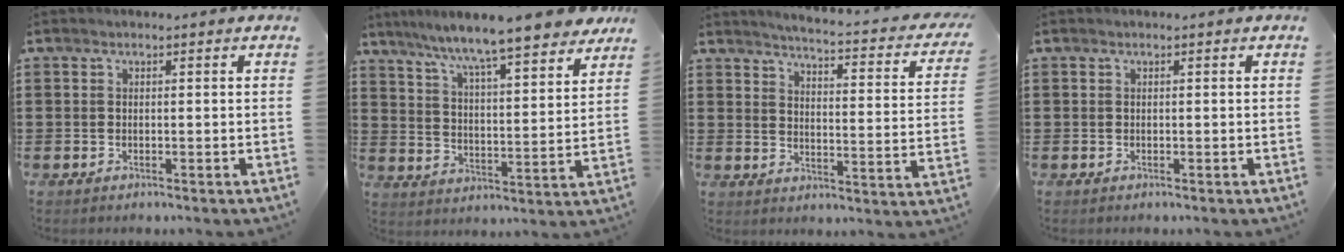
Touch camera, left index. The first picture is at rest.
{"total": 8.3, "force": [7.4, -0.2, 3.6], "torque": [-0.104, -0.047, 0.121]}
{"total": 3.1, "force": [2.7, -0.6, 1.4], "torque": [-0.048, -0.031, 0.035]}
{"total": 0.0}